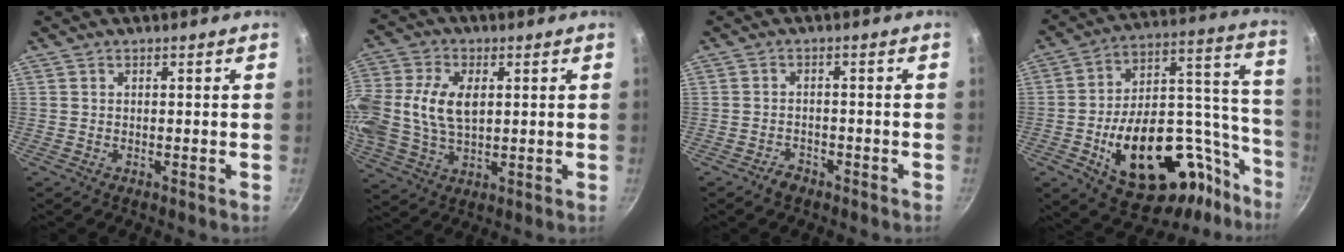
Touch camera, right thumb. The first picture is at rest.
{"total": 18.0, "force": [2.3, 11.9, 13.2], "torque": [-0.289, 0.024, 0.043]}
{"total": 2.5, "force": [-1.9, 1.4, 0.8], "torque": [-0.007, 0.023, -0.027]}
{"total": 33.5, "force": [-13.9, 18.3, 24.3], "torque": [-0.285, 0.102, -0.190]}